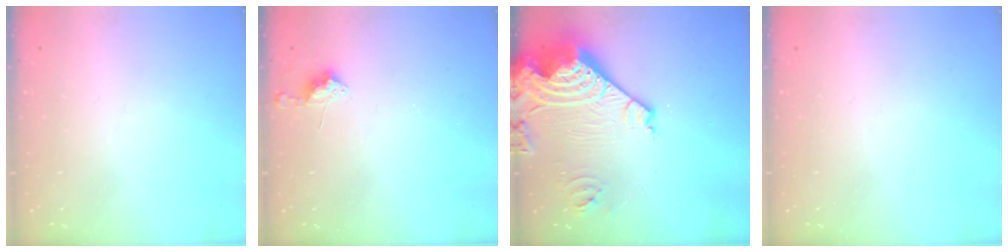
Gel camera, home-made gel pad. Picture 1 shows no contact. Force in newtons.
{"total": 8.7, "press": 8.6, "slide": 0.7}
{"total": 20.7, "press": 20.6, "slide": 2.4}
{"total": 0.0}